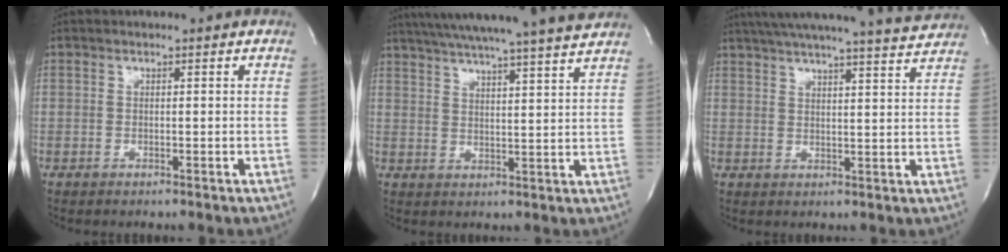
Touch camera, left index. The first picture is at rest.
{"total": 21.0, "force": [18.9, -0.7, 9.2], "torque": [-0.158, -0.009, 0.258]}
{"total": 20.1, "force": [18.5, 0.4, 7.7], "torque": [-0.129, -0.010, 0.241]}